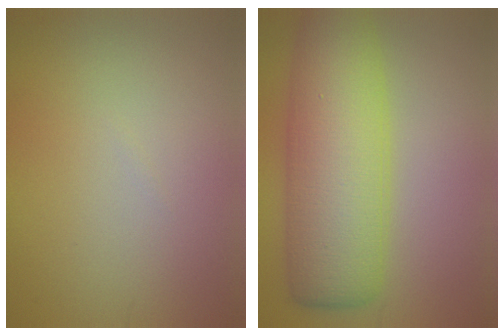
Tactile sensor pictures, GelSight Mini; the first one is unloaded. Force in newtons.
{"total": 10.1, "press": 10.1, "slide": 0.2}